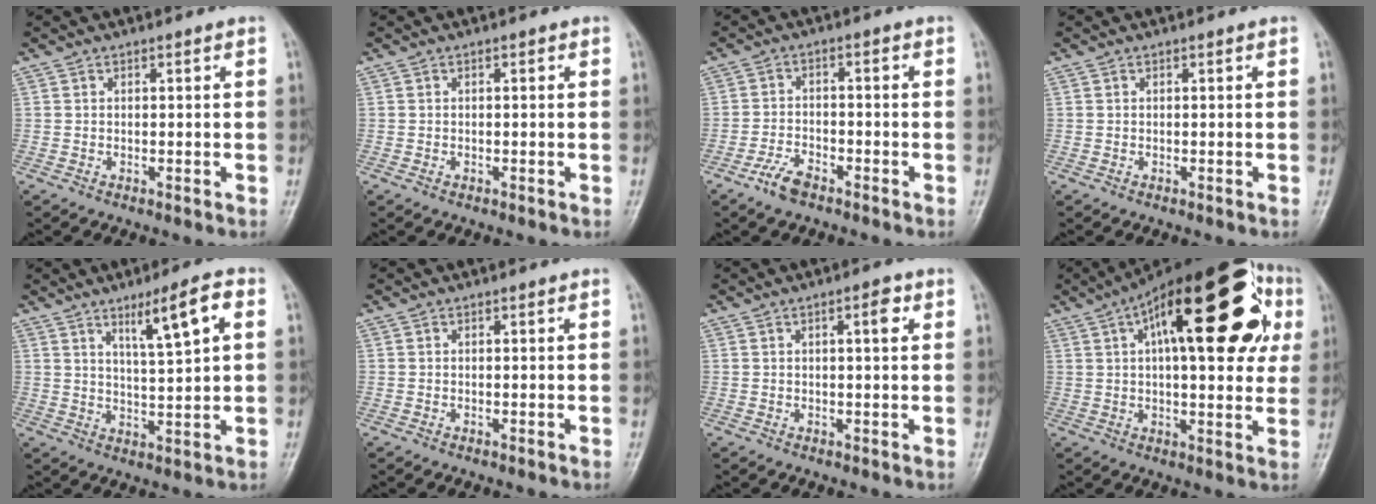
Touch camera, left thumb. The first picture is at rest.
{"total": 0.9, "force": [0.0, 0.6, 0.7], "torque": [-0.009, 0.006, 0.000]}
{"total": 4.5, "force": [-3.2, 1.9, 2.5], "torque": [-0.052, 0.018, -0.063]}
{"total": 0.0}
{"total": 8.4, "force": [3.8, 1.2, 7.4], "torque": [-0.121, -0.017, 0.066]}
{"total": 0.0}
{"total": 2.9, "force": [1.0, 0.9, 2.6], "torque": [-0.037, 0.001, 0.013]}
{"total": 28.7, "force": [9.6, 11.4, 24.6], "torque": [-0.336, 0.039, 0.130]}